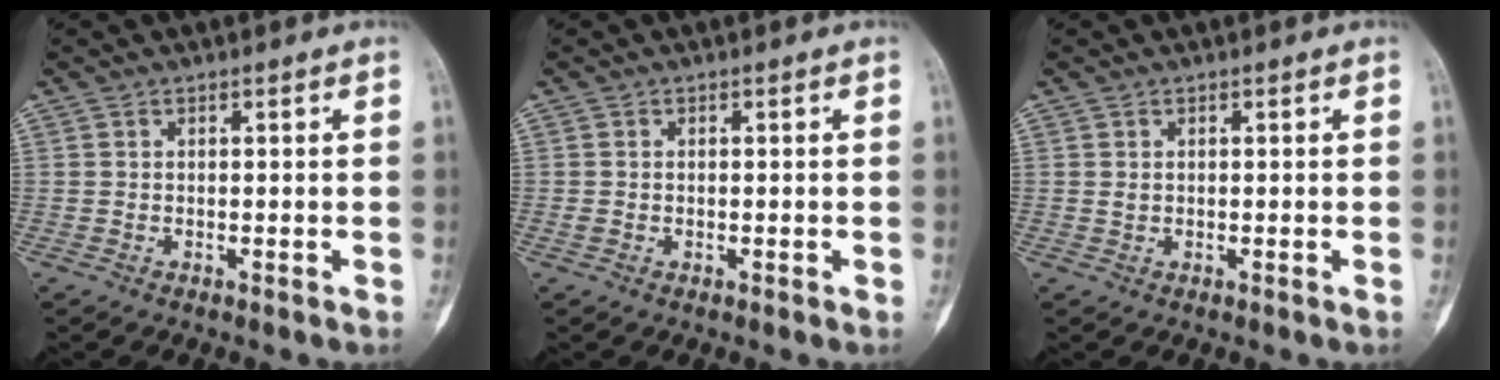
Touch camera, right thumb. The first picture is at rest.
{"total": 0.5, "force": [-0.1, 0.5, 0.2], "torque": [-0.010, 0.001, 0.000]}
{"total": 1.5, "force": [0.4, 0.5, -1.4], "torque": [0.018, 0.004, 0.009]}